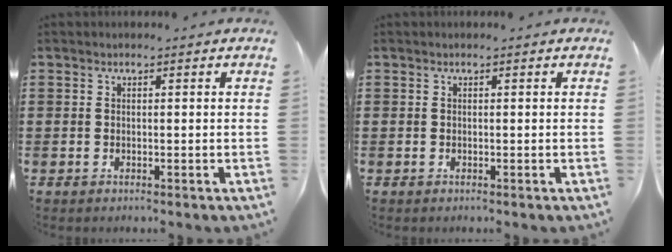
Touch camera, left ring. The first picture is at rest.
{"total": 0.0}